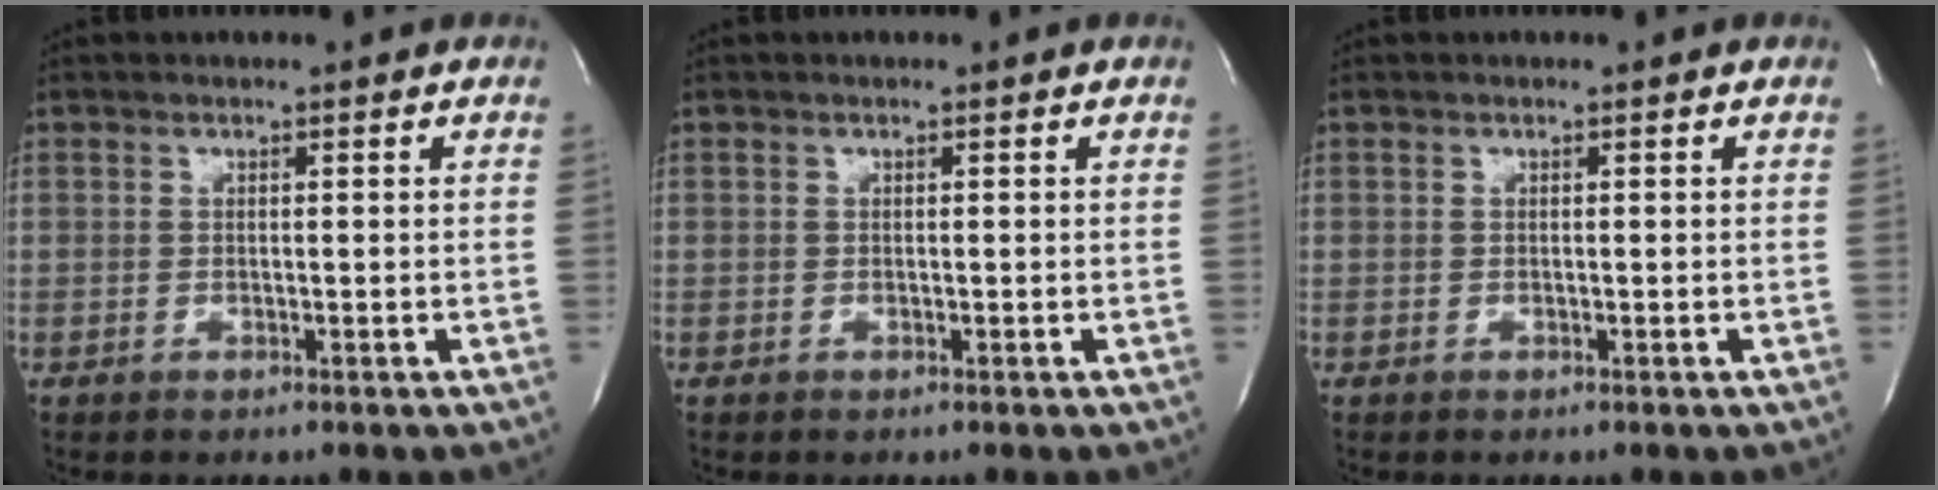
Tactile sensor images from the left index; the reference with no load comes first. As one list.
[{"total": 0.0}, {"total": 0.0}]